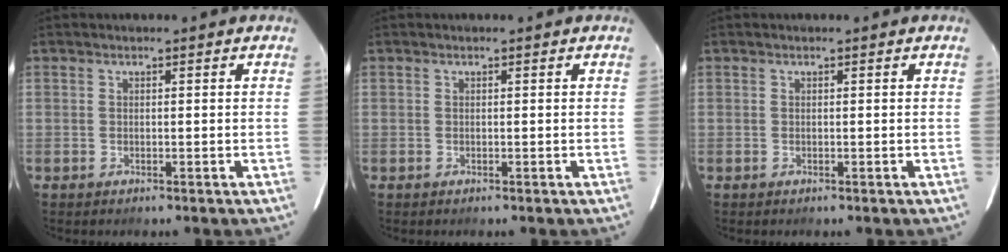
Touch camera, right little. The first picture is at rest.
{"total": 0.0}
{"total": 0.0}